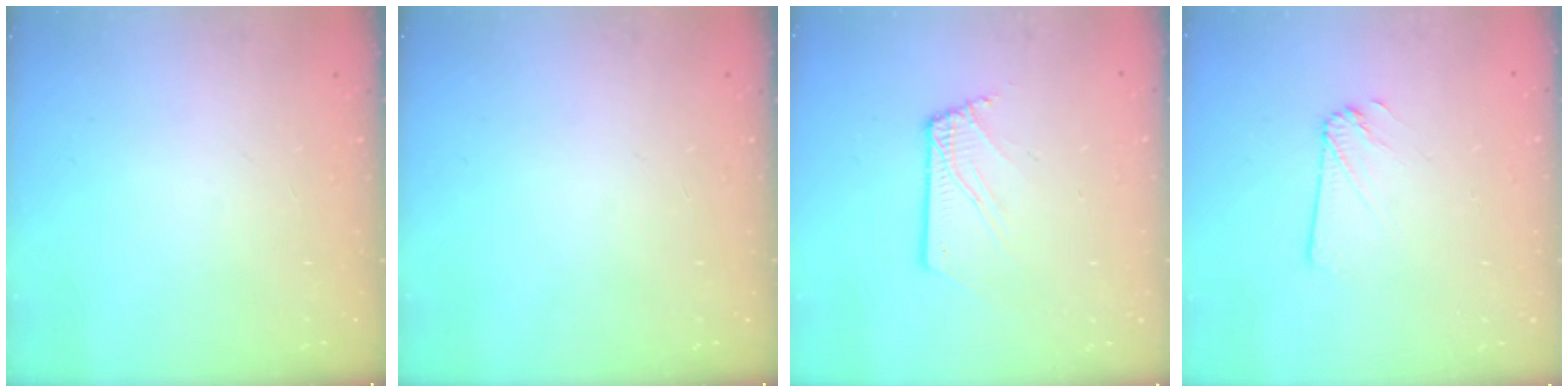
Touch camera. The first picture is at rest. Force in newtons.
{"total": 0.0}
{"total": 3.2, "press": 3.2, "slide": 0.4}
{"total": 2.1, "press": 2.1, "slide": 0.1}